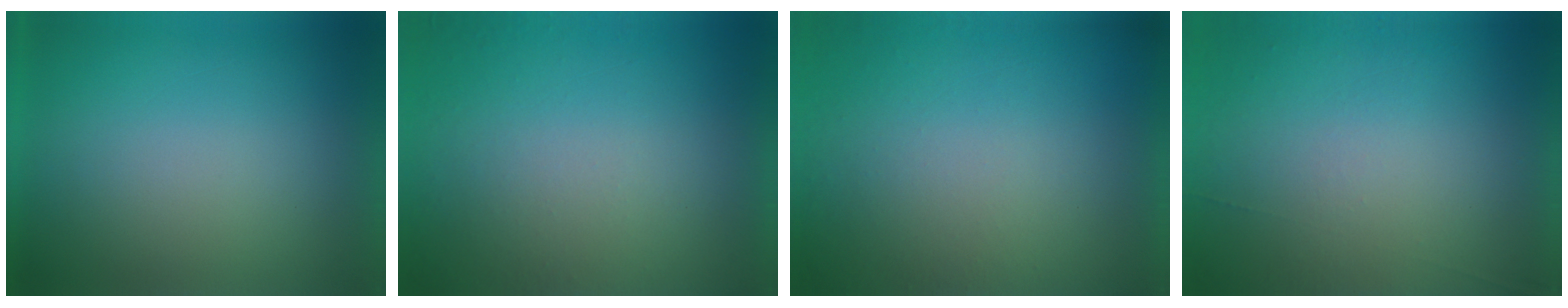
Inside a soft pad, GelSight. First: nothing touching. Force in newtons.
{"total": 4.7}
{"total": 5.1}
{"total": 6.8}